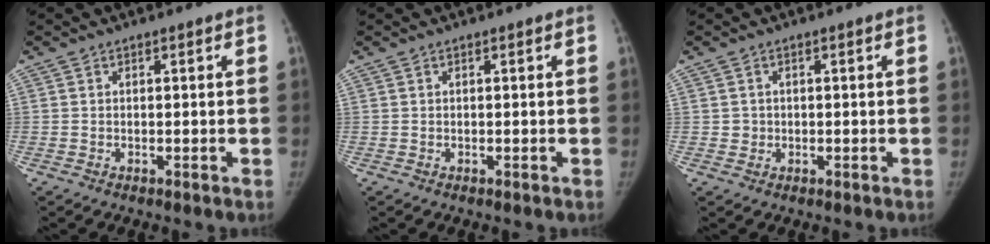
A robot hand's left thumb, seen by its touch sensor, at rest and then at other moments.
{"total": 0.0}
{"total": 1.3, "force": [0.0, 1.2, 0.1], "torque": [0.004, 0.003, 0.000]}